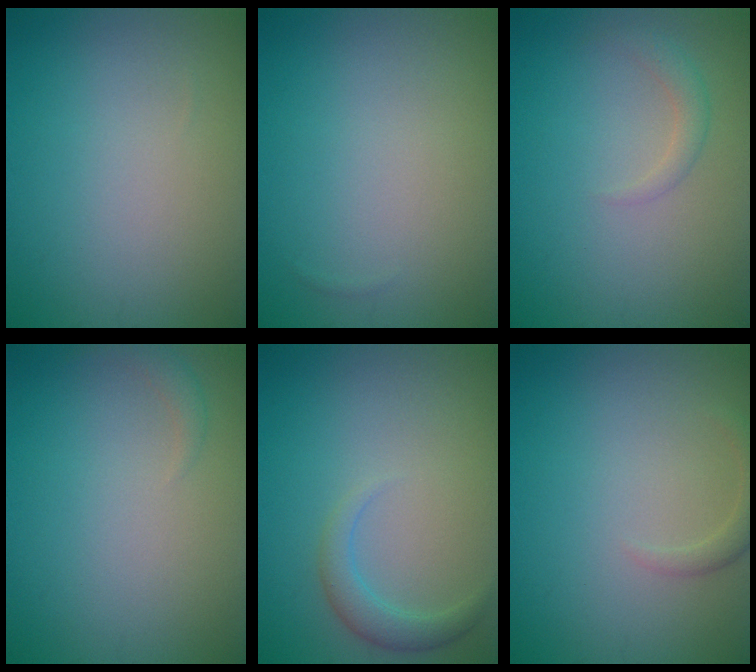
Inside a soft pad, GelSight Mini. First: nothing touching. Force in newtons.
{"total": 0.0}
{"total": 1.3, "press": 1.3, "slide": 0.1}
{"total": 0.9, "press": 0.9, "slide": 0.1}
{"total": 2.1, "press": 2.1, "slide": 0.1}
{"total": 1.4, "press": 1.4, "slide": 0.1}